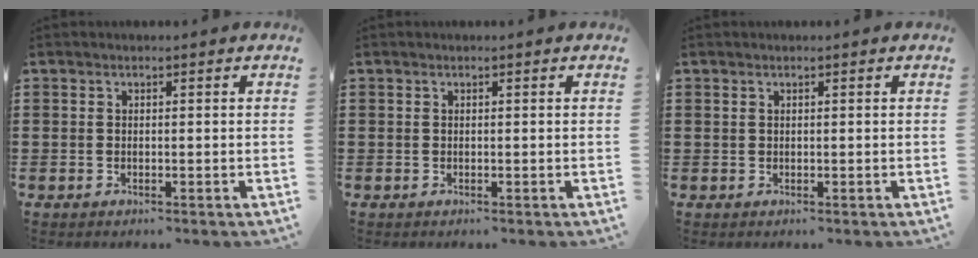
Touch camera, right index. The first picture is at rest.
{"total": 0.0}
{"total": 0.0}